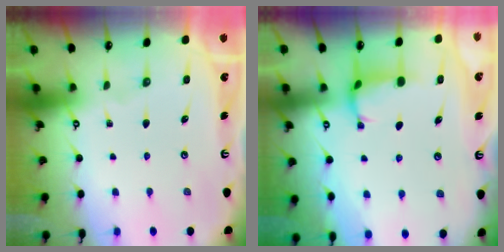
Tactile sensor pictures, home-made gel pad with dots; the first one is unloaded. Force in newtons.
{"total": 2.6, "press": 2.6, "slide": 0.3}